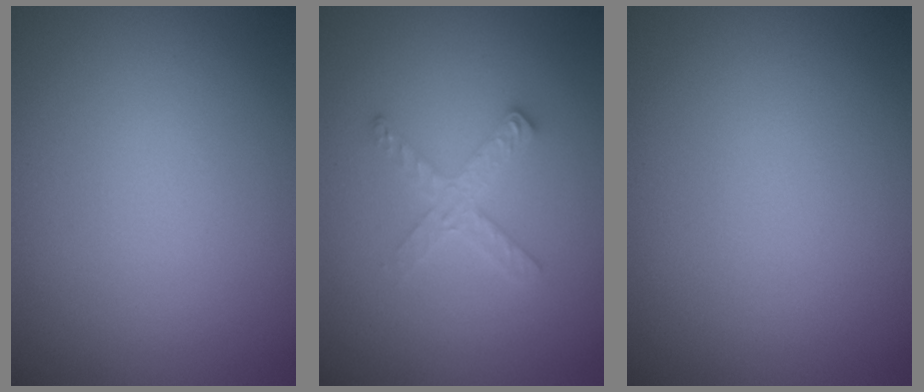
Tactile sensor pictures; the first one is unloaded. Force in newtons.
{"total": 2.2, "press": 2.2, "slide": 0.3}
{"total": 0.0}